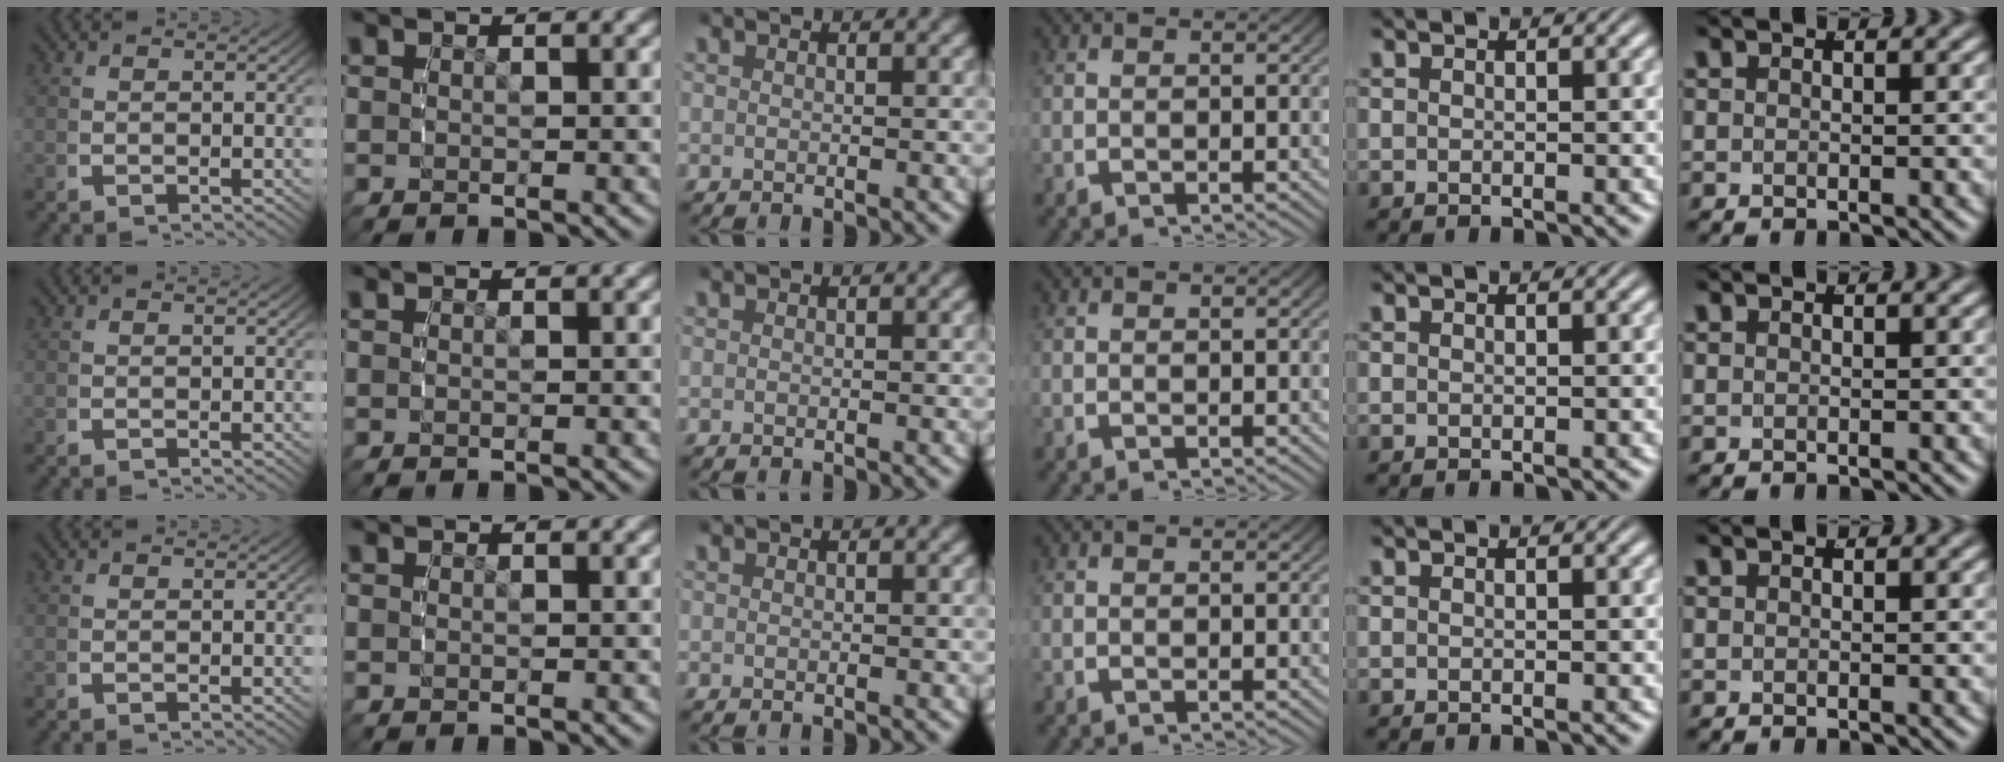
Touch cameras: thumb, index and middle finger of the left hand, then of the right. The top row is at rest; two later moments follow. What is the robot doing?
{"motion": "reach", "object": "jar lid"}